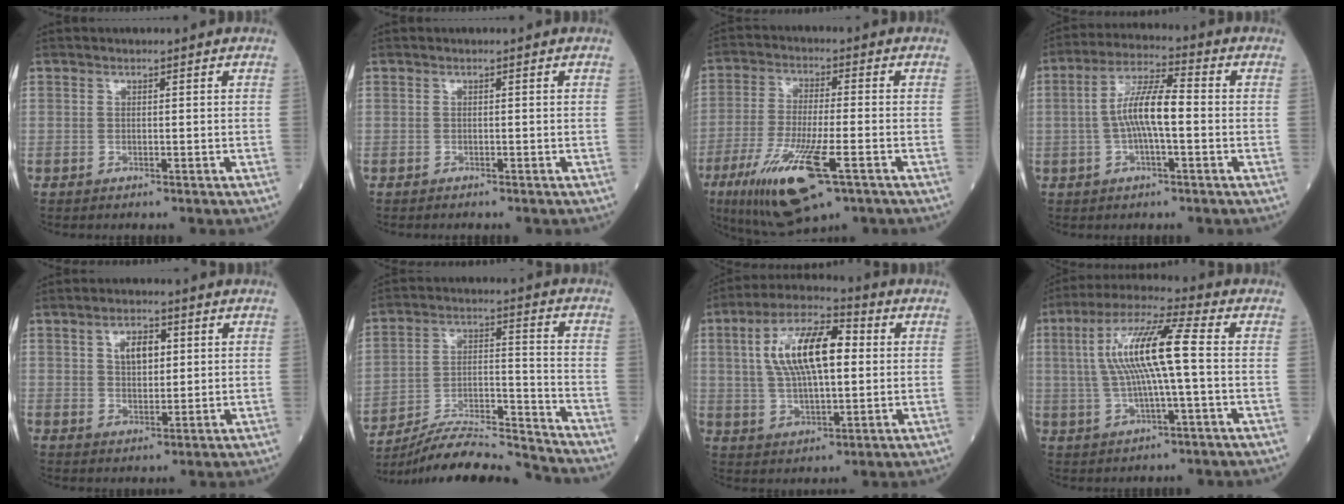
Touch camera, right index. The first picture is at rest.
{"total": 0.0}
{"total": 14.7, "force": [-6.9, 2.7, 12.7], "torque": [-0.256, -0.033, -0.114]}
{"total": 8.5, "force": [-0.7, 1.6, 8.3], "torque": [-0.162, 0.017, -0.017]}
{"total": 4.7, "force": [1.5, 2.6, 3.7], "torque": [-0.063, 0.006, 0.028]}
{"total": 15.1, "force": [-14.6, -0.6, 3.5], "torque": [-0.058, 0.023, -0.251]}
{"total": 13.7, "force": [2.6, 4.9, 12.6], "torque": [-0.243, 0.026, 0.044]}
{"total": 12.3, "force": [0.8, 0.9, 12.2], "torque": [-0.240, 0.020, 0.013]}